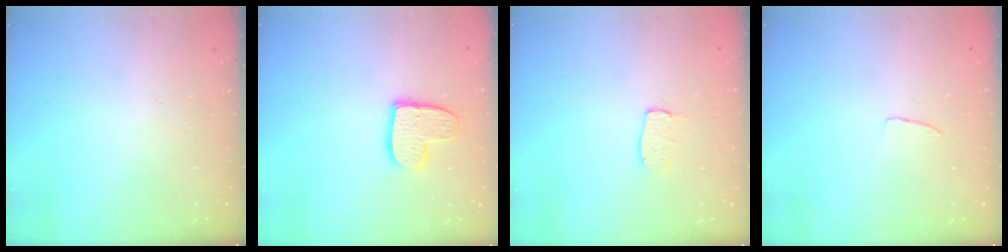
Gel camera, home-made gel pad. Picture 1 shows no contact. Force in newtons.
{"total": 10.9, "press": 10.8, "slide": 0.9}
{"total": 4.5, "press": 4.5, "slide": 0.3}
{"total": 3.5, "press": 3.5, "slide": 0.2}